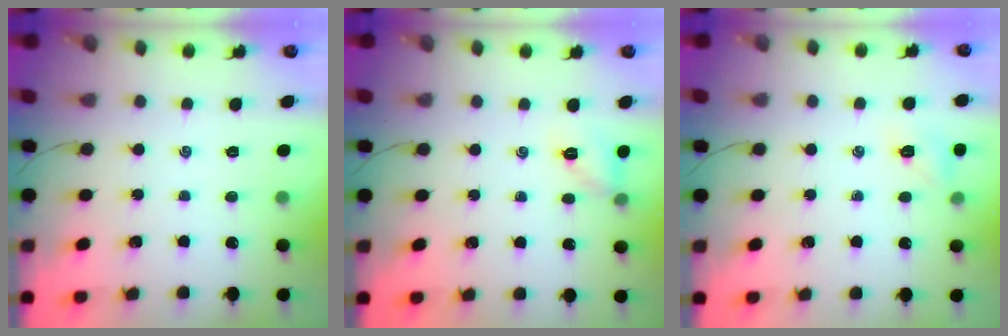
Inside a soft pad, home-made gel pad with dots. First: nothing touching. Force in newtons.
{"total": 7.2, "press": 7.1, "slide": 0.9}
{"total": 6.4, "press": 6.2, "slide": 1.5}